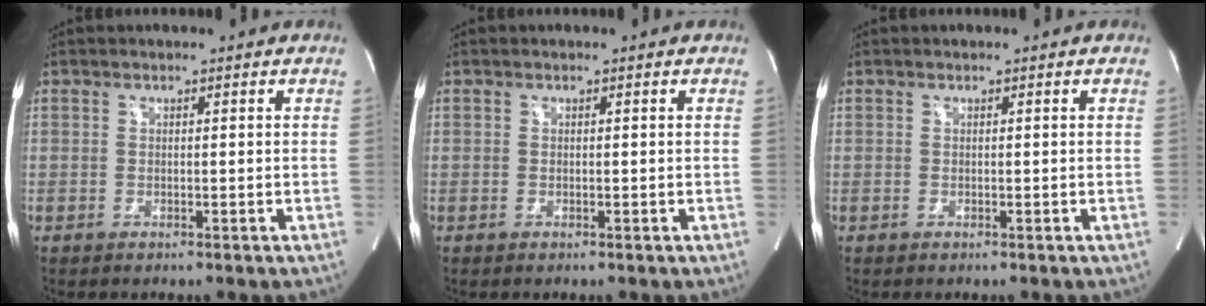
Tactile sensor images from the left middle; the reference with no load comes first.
{"total": 0.0}
{"total": 0.0}